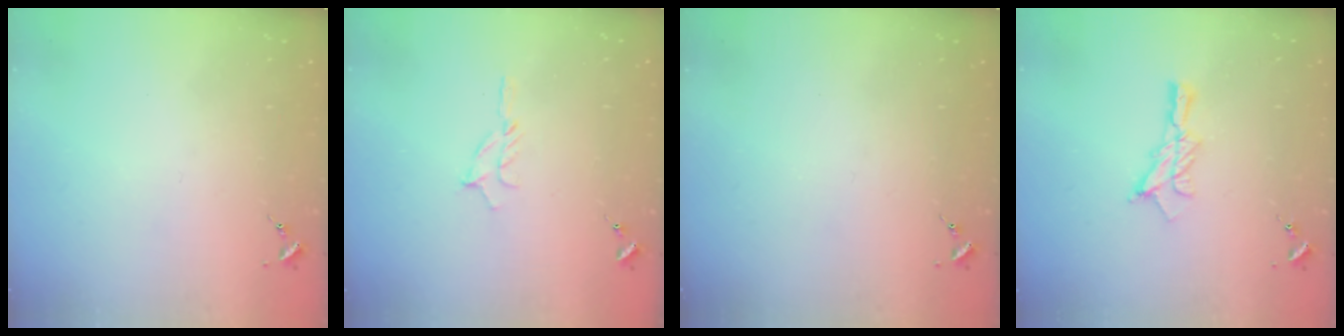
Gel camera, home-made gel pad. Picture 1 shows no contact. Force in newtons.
{"total": 5.0, "press": 5.0, "slide": 0.6}
{"total": 0.0}
{"total": 9.5, "press": 9.5, "slide": 0.4}